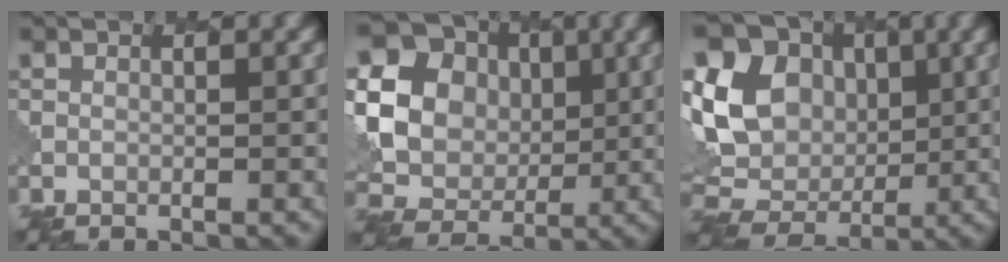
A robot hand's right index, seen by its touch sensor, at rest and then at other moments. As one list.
[{"total": 19.9, "force": [4.7, 17.9, 7.5], "torque": [-0.197, 0.025, 0.059]}, {"total": 12.8, "force": [2.7, 10.3, 7.1], "torque": [-0.154, 0.021, 0.033]}]